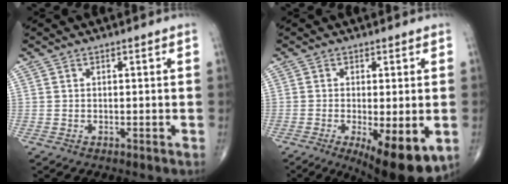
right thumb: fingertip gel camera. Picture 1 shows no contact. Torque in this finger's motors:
{"motor_torque": [0.10, 0.60, 0.36, -0.02, 0.08]}